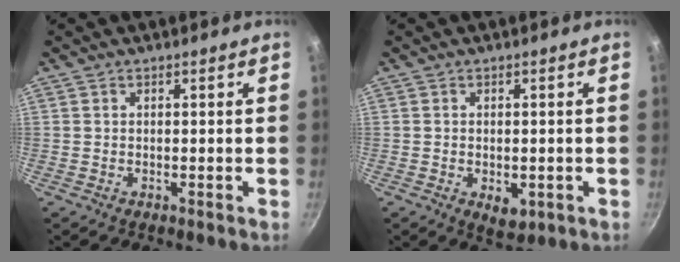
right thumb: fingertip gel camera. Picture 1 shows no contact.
{"total": 4.2, "force": [-1.0, 2.5, 3.2], "torque": [-0.040, -0.006, -0.009]}